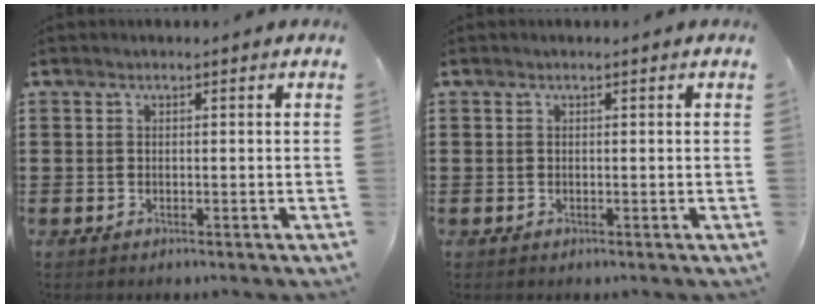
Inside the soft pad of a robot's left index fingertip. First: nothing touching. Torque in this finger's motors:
{"motor_torque": [-0.03, -0.02, 0.00, 0.00]}